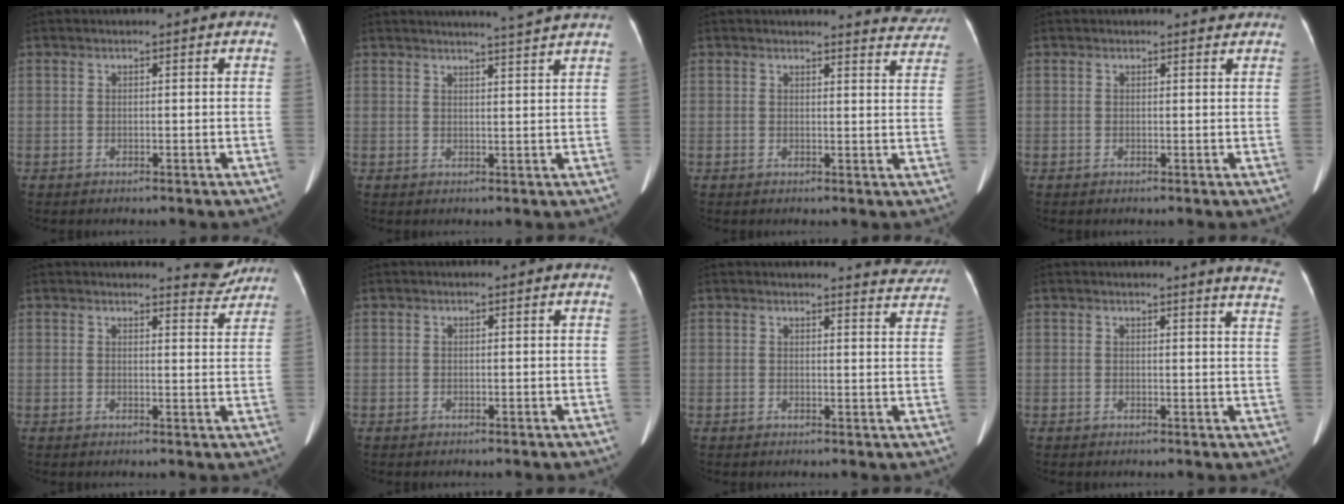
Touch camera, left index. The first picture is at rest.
{"total": 5.1, "force": [4.7, -1.5, 1.5], "torque": [-0.022, -0.007, 0.054]}
{"total": 5.6, "force": [5.6, 0.5, -0.2], "torque": [0.009, -0.028, 0.041]}
{"total": 1.0, "force": [1.0, 0.1, 0.0], "torque": [-0.008, -0.005, 0.009]}
{"total": 4.1, "force": [4.0, 0.5, 0.1], "torque": [0.001, -0.025, 0.037]}
{"total": 0.0}
{"total": 5.2, "force": [5.2, 0.3, -0.2], "torque": [0.004, -0.024, 0.039]}
{"total": 7.0, "force": [6.7, -0.5, 2.0], "torque": [-0.014, -0.051, 0.042]}